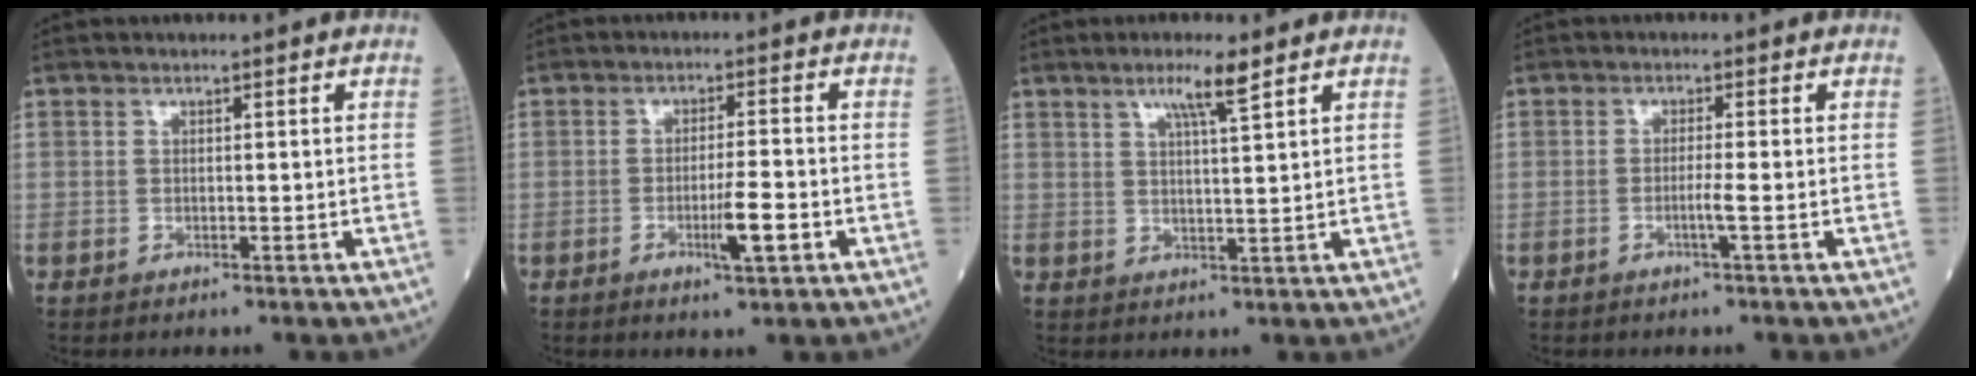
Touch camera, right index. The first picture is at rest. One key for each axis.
{"total": 4.7, "fx": -1.7, "fy": 0.2, "fz": 4.3, "tx": -0.073, "ty": -0.005, "tz": -0.025}
{"total": 4.6, "fx": 3.0, "fy": -0.4, "fz": 3.5, "tx": -0.067, "ty": -0.001, "tz": 0.055}
{"total": 1.7, "fx": -0.6, "fy": -0.6, "fz": 1.5, "tx": -0.028, "ty": -0.001, "tz": -0.013}